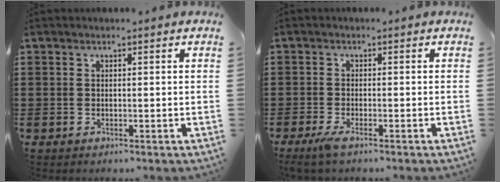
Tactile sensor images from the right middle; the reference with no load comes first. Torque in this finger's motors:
{"motor_torque": [-0.07, 0.35, 0.08, 0.02]}